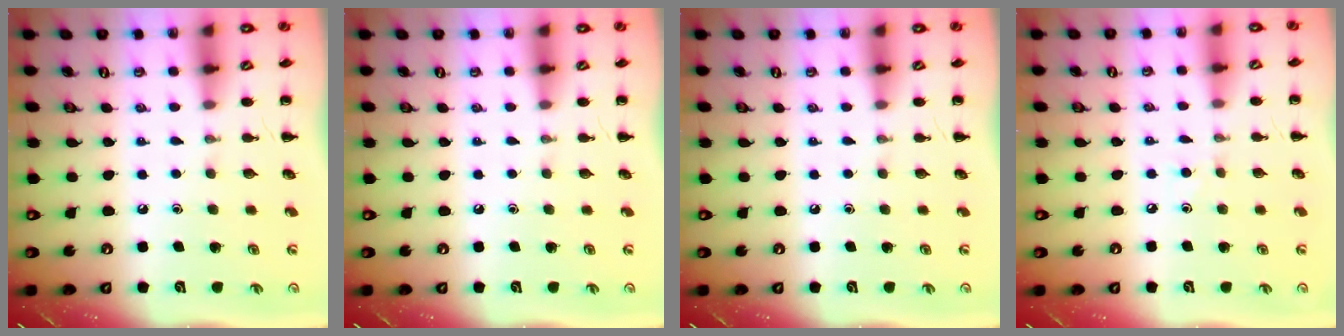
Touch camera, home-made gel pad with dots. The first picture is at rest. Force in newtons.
{"total": 0.0}
{"total": 0.0}
{"total": 2.4, "press": 2.3, "slide": 0.8}